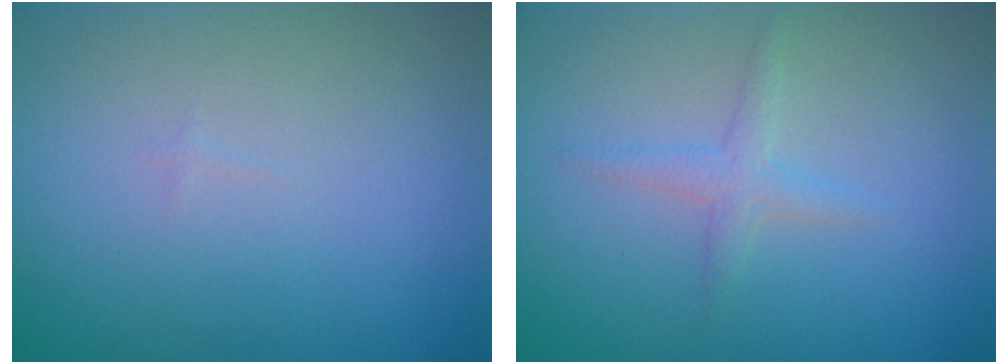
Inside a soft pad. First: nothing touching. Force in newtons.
{"total": 1.4, "press": 1.4, "slide": 0.0}